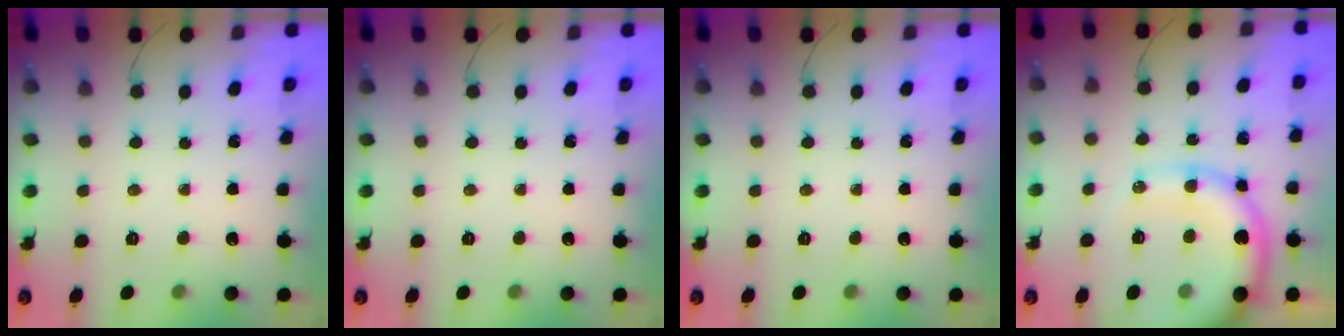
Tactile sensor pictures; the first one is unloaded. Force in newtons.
{"total": 0.0}
{"total": 0.0}
{"total": 17.3, "press": 17.0, "slide": 3.6}